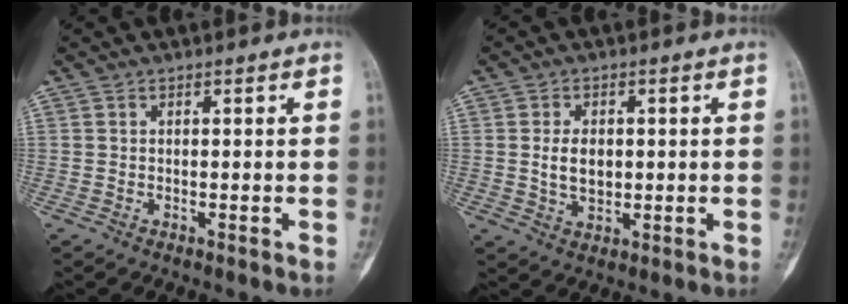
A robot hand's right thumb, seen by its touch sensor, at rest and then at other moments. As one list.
[{"total": 5.4, "force": [0.4, 3.6, 4.1], "torque": [-0.063, -0.005, 0.012]}]